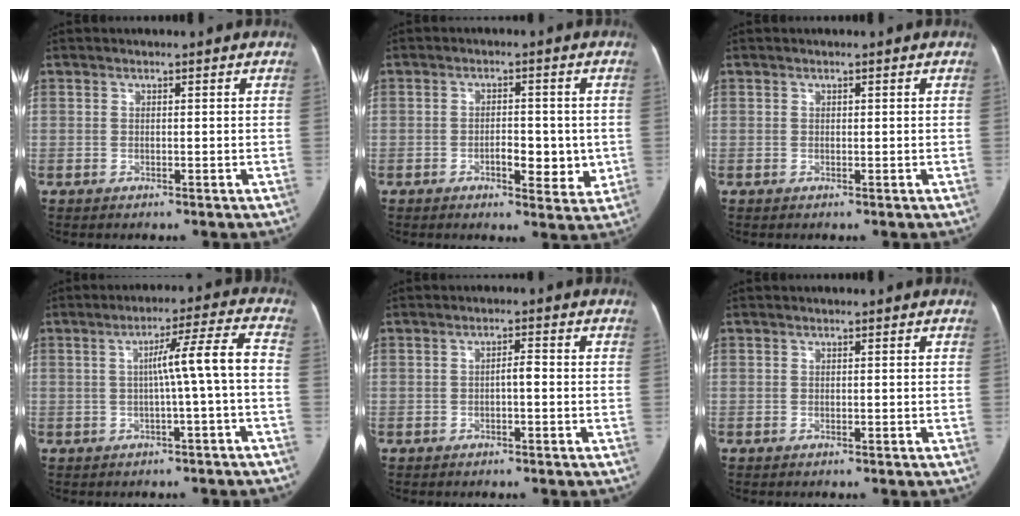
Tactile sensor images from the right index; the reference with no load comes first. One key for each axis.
{"total": 6.0, "fx": -1.1, "fy": 2.7, "fz": 5.2, "tx": -0.067, "ty": 0.001, "tz": -0.011}
{"total": 0.0}
{"total": 7.2, "fx": -0.9, "fy": -0.9, "fz": 7.1, "tx": -0.109, "ty": 0.023, "tz": -0.010}
{"total": 1.8, "fx": -0.5, "fy": 0.5, "fz": 1.7, "tx": -0.025, "ty": 0.006, "tz": -0.008}
{"total": 0.0}